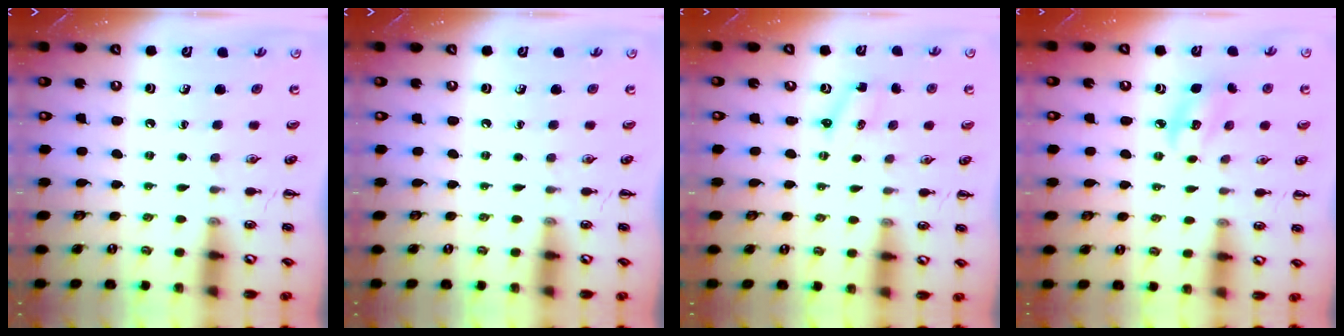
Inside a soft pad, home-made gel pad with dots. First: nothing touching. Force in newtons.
{"total": 0.0}
{"total": 1.2, "press": 1.2, "slide": 0.4}
{"total": 4.9, "press": 4.9, "slide": 0.6}